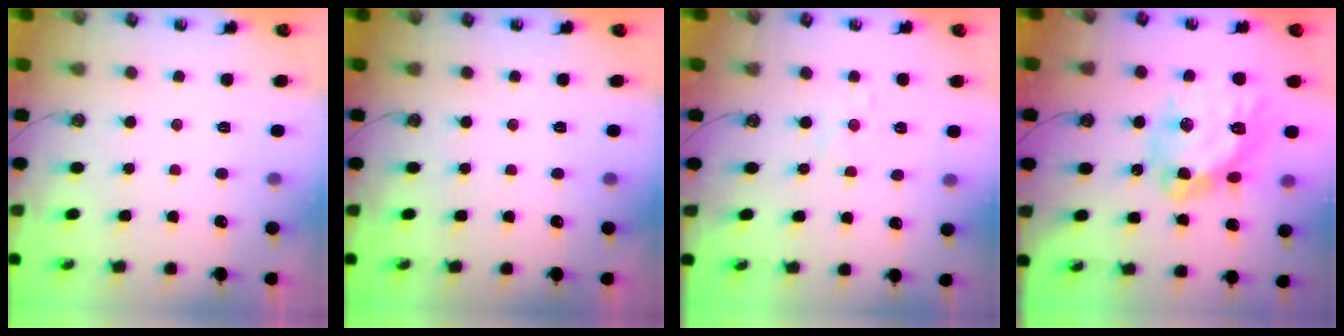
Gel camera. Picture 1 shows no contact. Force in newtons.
{"total": 0.0}
{"total": 6.1, "press": 6.0, "slide": 0.7}
{"total": 18.3, "press": 18.3, "slide": 1.8}